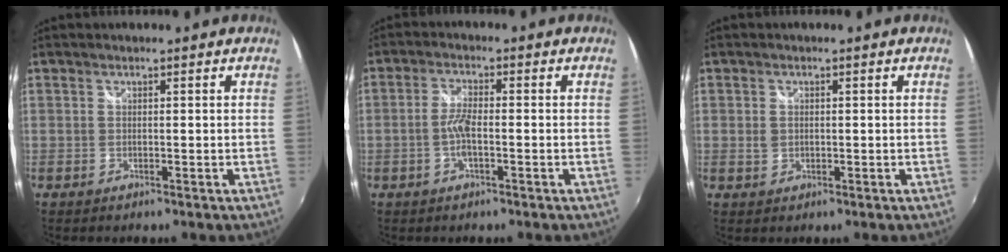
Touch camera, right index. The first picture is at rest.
{"total": 4.2, "force": [-1.3, 0.9, 3.9], "torque": [-0.084, 0.003, -0.025]}
{"total": 1.9, "force": [-0.1, 1.5, 1.2], "torque": [-0.022, -0.001, -0.002]}